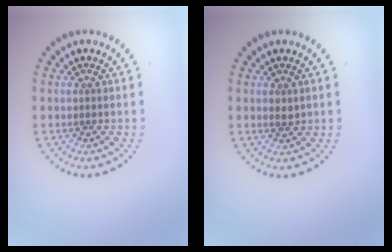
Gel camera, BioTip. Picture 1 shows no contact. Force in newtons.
{"total": 1.0, "press": 1.0, "slide": 0.1}